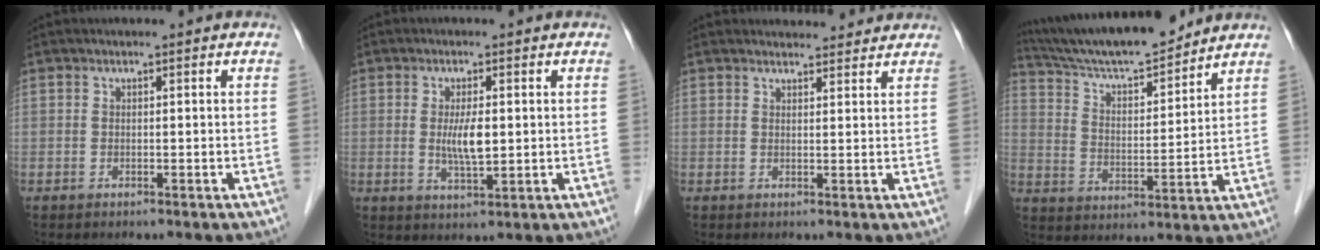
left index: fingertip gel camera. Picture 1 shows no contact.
{"total": 4.3, "force": [0.4, 1.0, 4.1], "torque": [-0.080, -0.007, 0.009]}
{"total": 4.9, "force": [4.7, 1.3, 0.5], "torque": [-0.006, 0.013, 0.056]}
{"total": 15.6, "force": [14.3, 1.4, 5.9], "torque": [-0.110, 0.006, 0.245]}